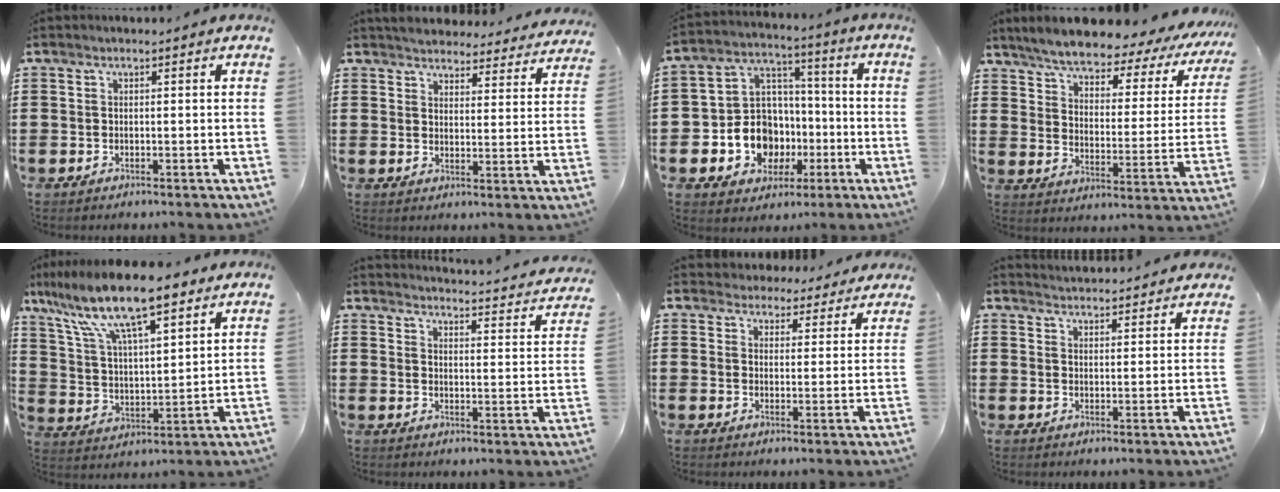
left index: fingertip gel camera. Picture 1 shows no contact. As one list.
[{"total": 3.7, "force": [3.7, 0.3, -0.1], "torque": [-0.018, -0.022, 0.063]}, {"total": 10.5, "force": [-2.8, 9.4, 3.8], "torque": [-0.119, 0.015, -0.047]}, {"total": 5.5, "force": [5.1, 0.6, 2.0], "torque": [-0.068, -0.035, 0.082]}, {"total": 12.3, "force": [9.1, 2.5, 7.9], "torque": [-0.180, -0.025, 0.155]}, {"total": 3.2, "force": [3.1, -0.4, 0.5], "torque": [-0.021, -0.034, 0.045]}, {"total": 4.1, "force": [3.9, 1.2, 0.2], "torque": [-0.014, -0.015, 0.070]}, {"total": 3.2, "force": [3.2, -0.1, -0.1], "torque": [-0.008, -0.015, 0.059]}]